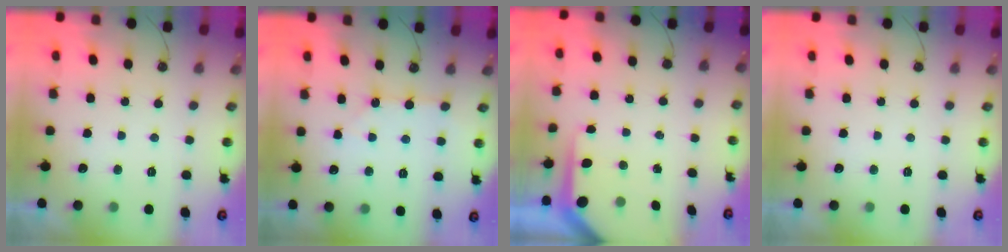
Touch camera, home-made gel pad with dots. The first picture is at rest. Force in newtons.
{"total": 2.9, "press": 2.9, "slide": 0.5}
{"total": 6.0, "press": 5.9, "slide": 0.4}
{"total": 0.0}